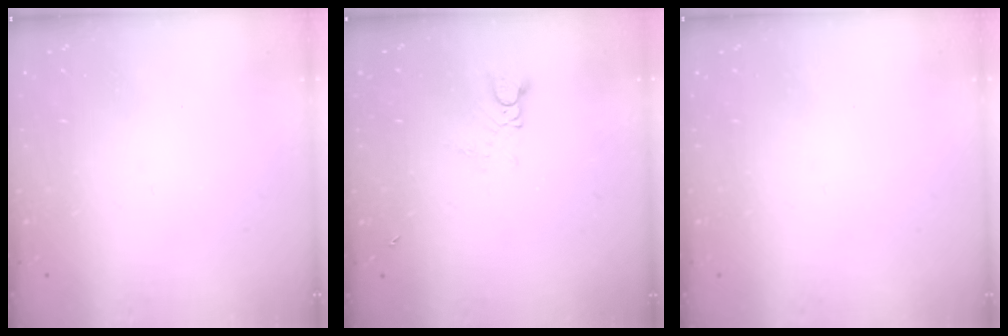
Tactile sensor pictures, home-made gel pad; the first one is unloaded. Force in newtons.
{"total": 3.1, "press": 3.1, "slide": 0.3}
{"total": 0.0}